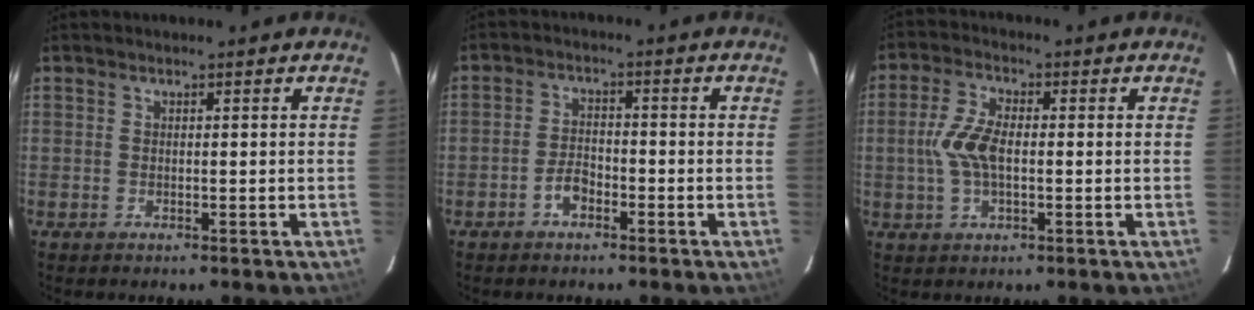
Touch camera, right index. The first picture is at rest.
{"total": 3.7, "force": [-2.3, 1.9, 2.2], "torque": [-0.050, 0.008, -0.043]}
{"total": 7.0, "force": [-0.5, 3.2, 6.2], "torque": [-0.134, 0.008, -0.008]}